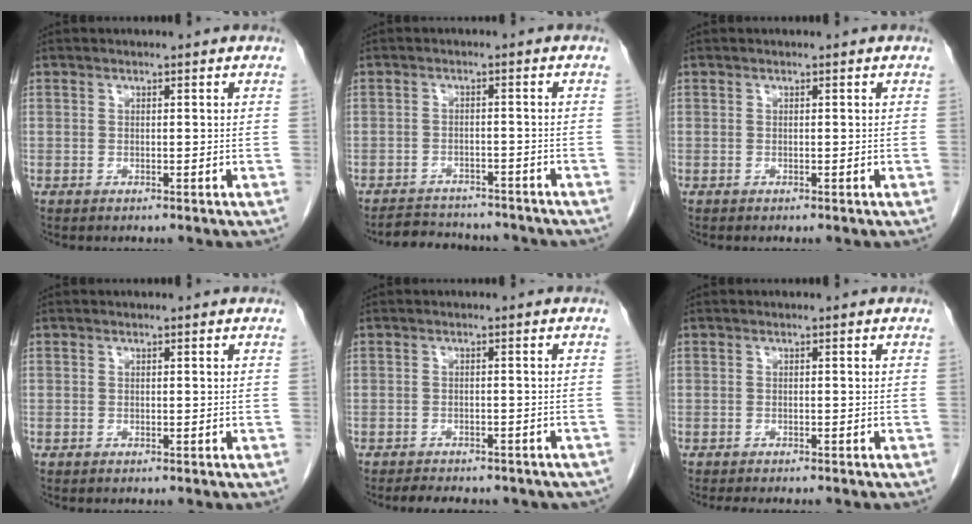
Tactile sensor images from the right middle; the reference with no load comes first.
{"total": 8.7, "force": [-8.1, 2.4, 2.0], "torque": [-0.034, 0.006, -0.105]}
{"total": 0.0}
{"total": 0.0}
{"total": 10.9, "force": [-9.2, 4.0, 4.2], "torque": [-0.070, 0.000, -0.097]}
{"total": 4.1, "force": [-3.5, 0.8, 1.9], "torque": [-0.024, -0.009, -0.045]}